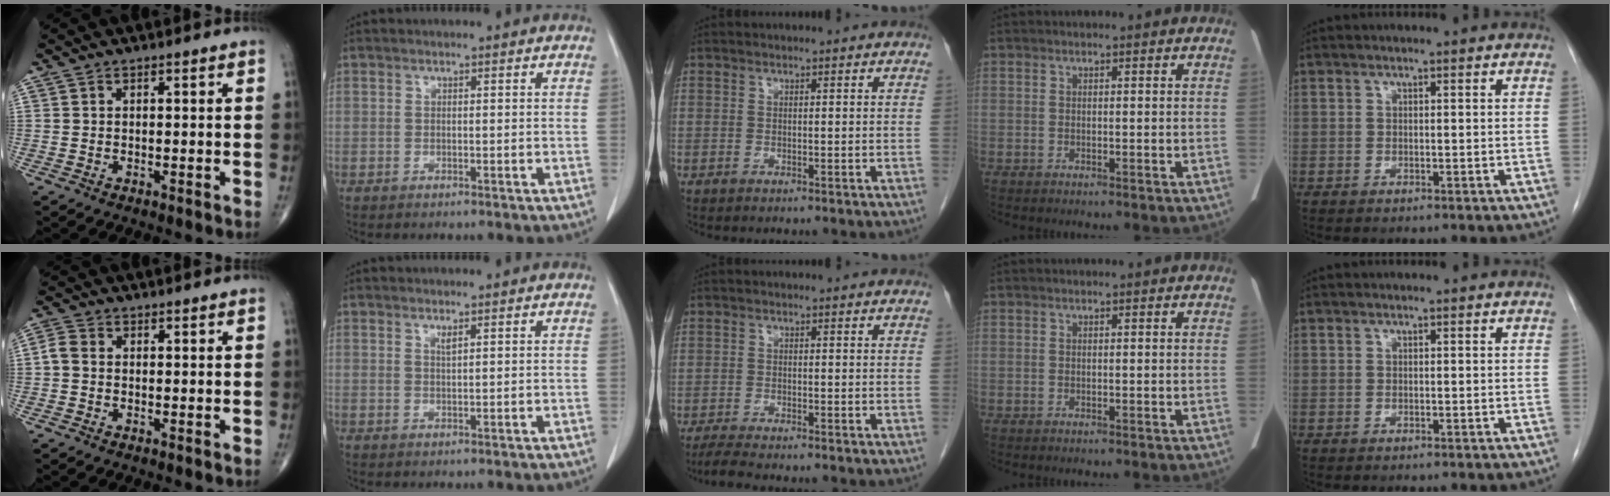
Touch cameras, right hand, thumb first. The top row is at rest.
{"thumb": {"total": 2.4, "force": [-0.3, 1.8, 1.6], "torque": [-0.034, 0.005, -0.014]}, "index": {"total": 0.9, "force": [0.6, 0.0, 0.6], "torque": [-0.013, -0.005, 0.013]}, "middle": {"total": 3.4, "force": [-2.9, -0.2, 1.7], "torque": [-0.039, -0.014, -0.051]}}